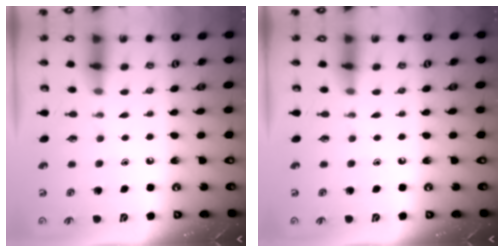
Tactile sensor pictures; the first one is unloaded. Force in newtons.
{"total": 0.0}